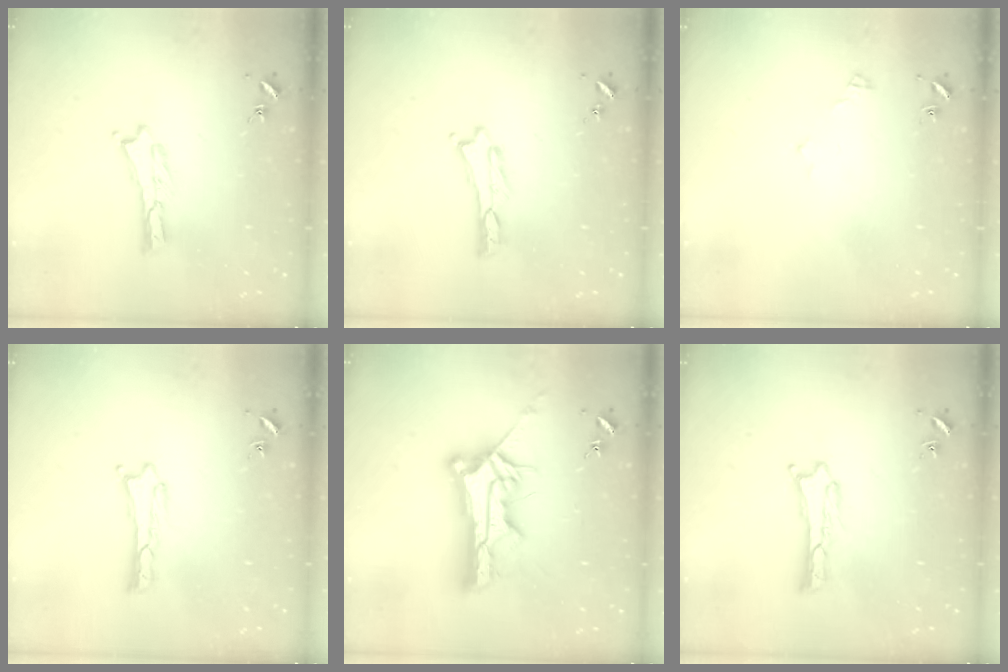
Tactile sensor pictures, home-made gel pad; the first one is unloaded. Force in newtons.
{"total": 0.0}
{"total": 2.9, "press": 2.9, "slide": 0.3}
{"total": 0.0}
{"total": 11.4, "press": 11.3, "slide": 1.0}
{"total": 0.8, "press": 0.8, "slide": 0.0}